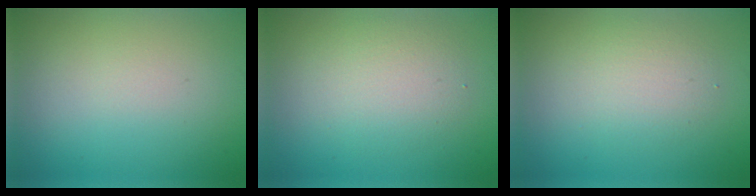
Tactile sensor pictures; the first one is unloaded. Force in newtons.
{"total": 3.0, "press": 3.0, "slide": 0.1}
{"total": 2.6, "press": 2.6, "slide": 0.2}